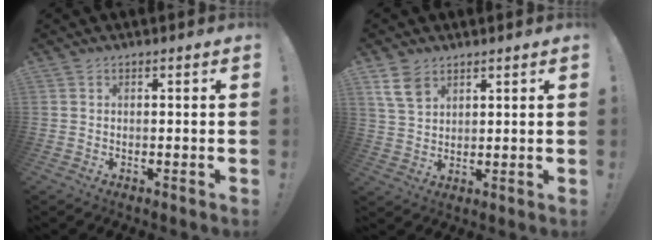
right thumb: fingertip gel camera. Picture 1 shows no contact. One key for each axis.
{"total": 7.2, "fx": 4.5, "fy": 4.3, "fz": 3.8, "tx": -0.068, "ty": -0.015, "tz": 0.091}